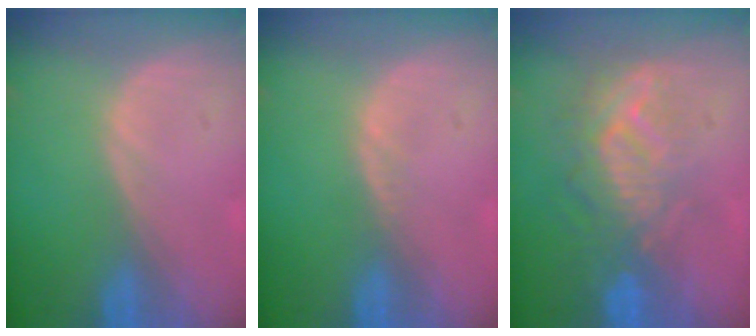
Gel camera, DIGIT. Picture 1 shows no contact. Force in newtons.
{"total": 0.7, "press": 0.6, "slide": 0.3}
{"total": 9.5, "press": 8.4, "slide": 4.4}